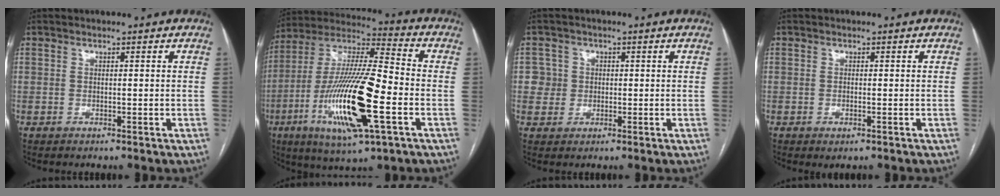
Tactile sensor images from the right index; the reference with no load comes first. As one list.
[{"total": 22.3, "force": [-6.5, 3.5, 21.0], "torque": [-0.429, -0.023, -0.116]}, {"total": 3.3, "force": [0.3, 3.3, -0.1], "torque": [0.017, 0.009, 0.006]}, {"total": 1.1, "force": [-0.6, 0.3, 0.9], "torque": [-0.014, -0.003, -0.005]}]